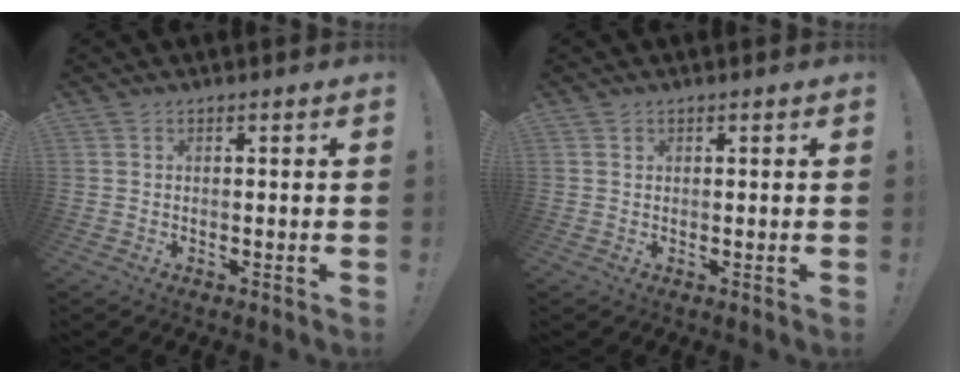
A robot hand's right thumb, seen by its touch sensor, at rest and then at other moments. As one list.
[{"total": 0.7, "force": [0.4, 0.5, 0.1], "torque": [0.004, -0.002, 0.007]}]